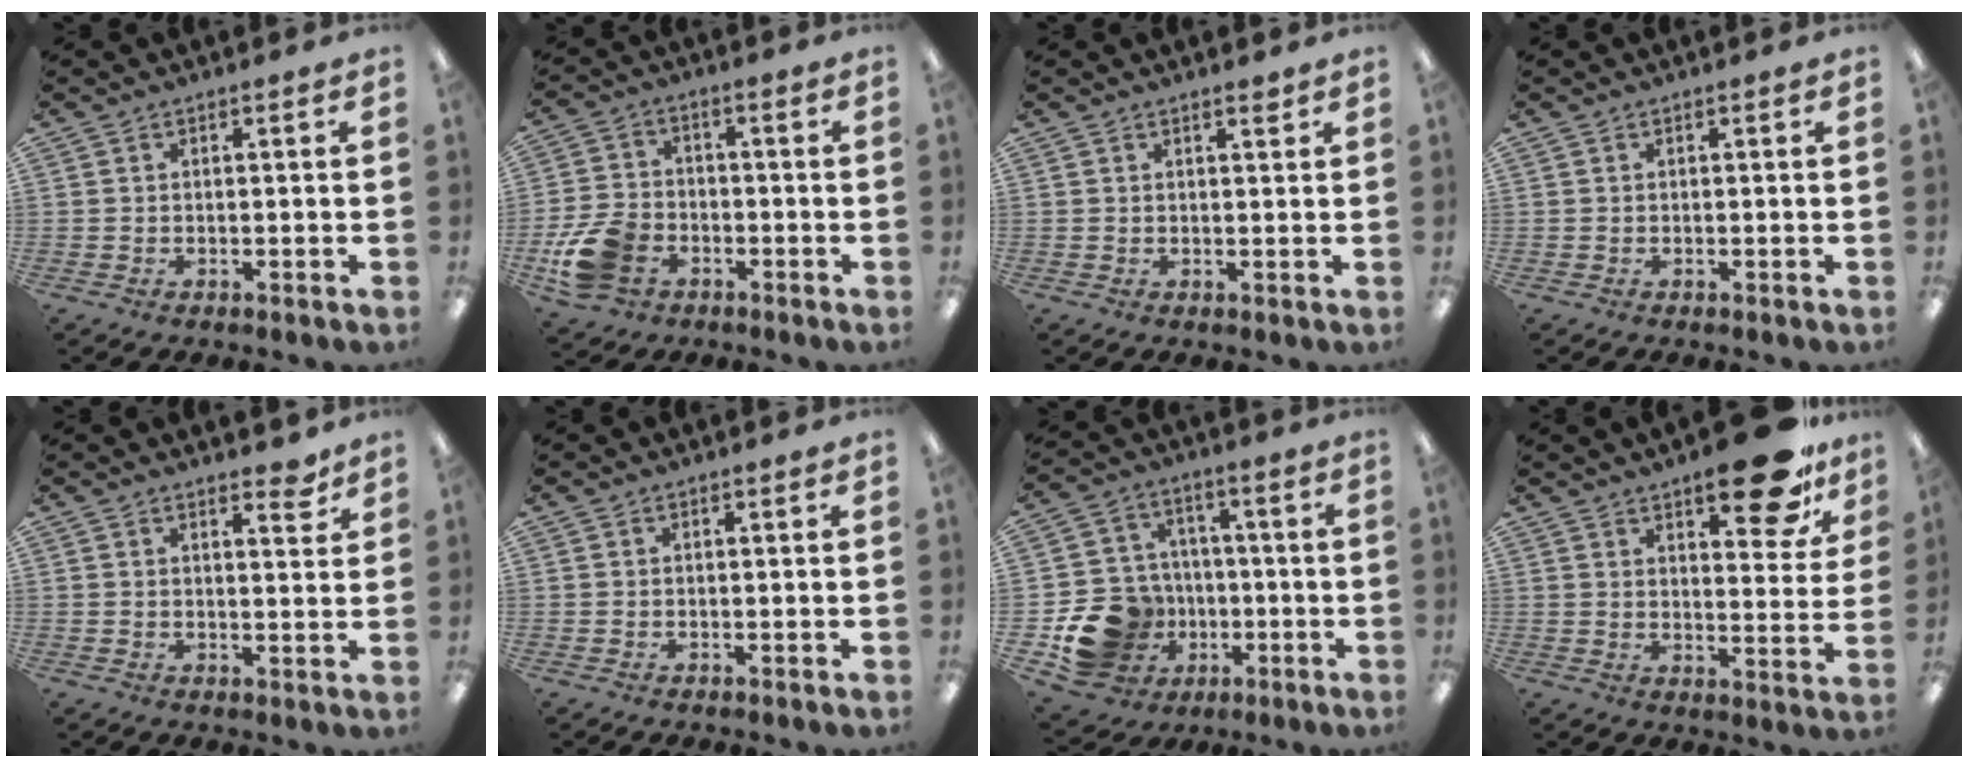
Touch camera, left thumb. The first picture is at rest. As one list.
[{"total": 10.8, "force": [-4.5, 7.7, 6.1], "torque": [-0.133, 0.024, -0.078]}, {"total": 1.4, "force": [1.2, 0.2, 0.7], "torque": [-0.008, -0.004, 0.019]}, {"total": 0.0}, {"total": 4.0, "force": [3.2, 1.3, 1.9], "torque": [-0.012, -0.020, 0.051]}, {"total": 0.0}, {"total": 15.9, "force": [-5.1, 13.8, 6.1], "torque": [-0.134, 0.039, -0.071]}, {"total": 15.0, "force": [10.5, 5.6, 9.2], "torque": [-0.108, -0.063, 0.170]}]